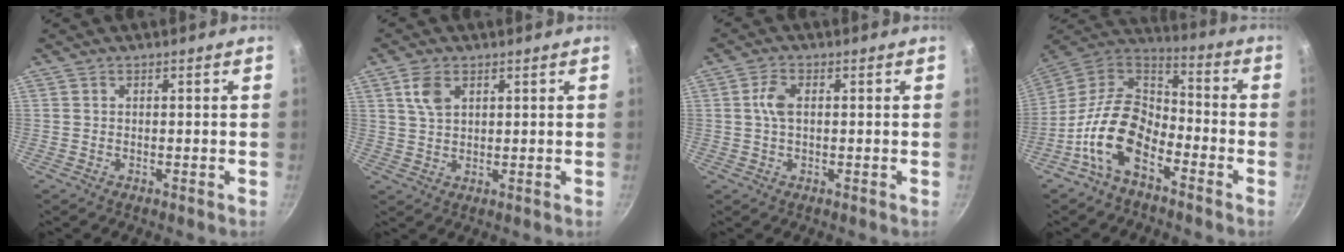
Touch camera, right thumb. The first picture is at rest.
{"total": 4.7, "force": [2.1, 2.7, 3.2], "torque": [-0.058, -0.003, 0.042]}
{"total": 3.6, "force": [0.4, 1.9, 3.0], "torque": [-0.064, 0.007, 0.005]}
{"total": 15.3, "force": [-7.3, 8.9, 10.0], "torque": [-0.171, 0.067, -0.163]}